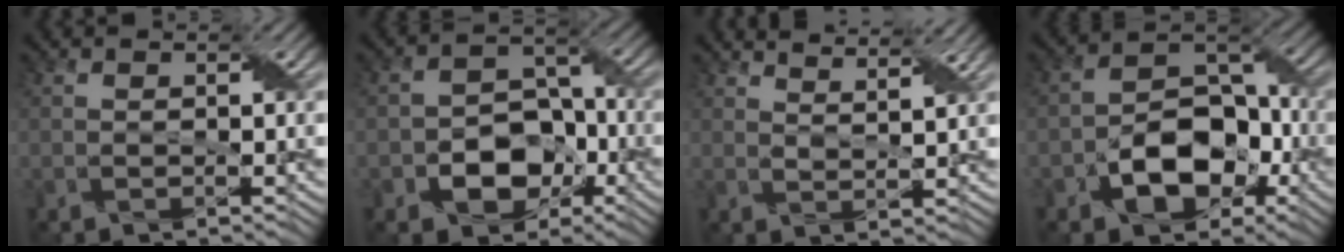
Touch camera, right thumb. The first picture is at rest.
{"total": 7.5, "force": [-3.4, 5.4, 3.9], "torque": [-0.058, -0.007, -0.057]}
{"total": 5.5, "force": [4.9, 0.9, 2.4], "torque": [-0.035, -0.004, 0.068]}
{"total": 9.1, "force": [-4.0, 6.0, 5.5], "torque": [-0.088, -0.004, -0.073]}